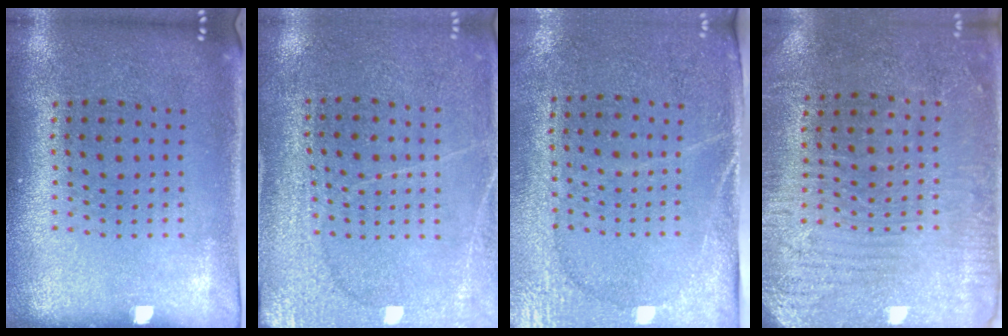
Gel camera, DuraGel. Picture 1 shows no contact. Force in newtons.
{"total": 2.9, "press": 2.8, "slide": 0.4}
{"total": 2.9, "press": 2.5, "slide": 1.4}
{"total": 2.9, "press": 2.7, "slide": 0.9}